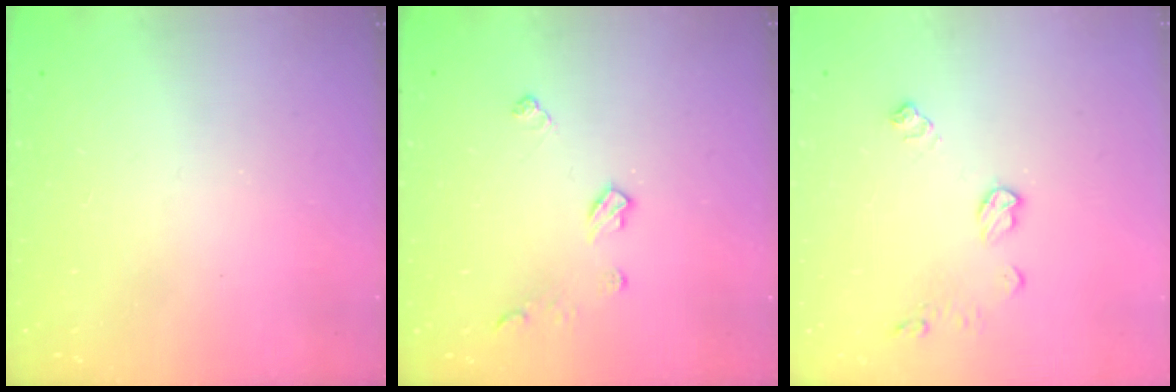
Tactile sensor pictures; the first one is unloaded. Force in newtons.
{"total": 6.3, "press": 6.3, "slide": 0.1}
{"total": 7.9, "press": 7.9, "slide": 0.0}